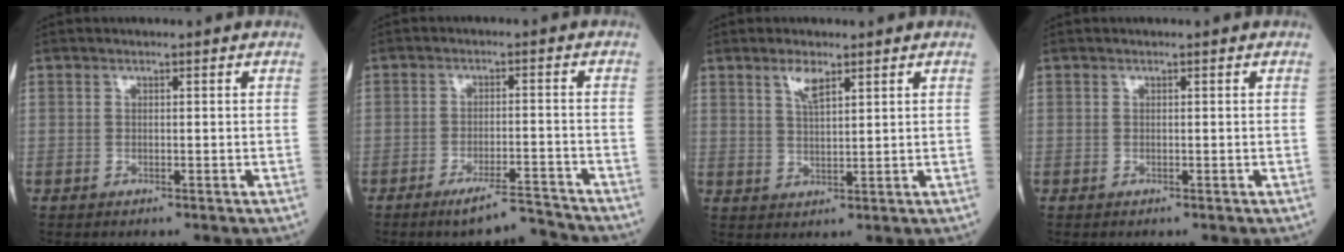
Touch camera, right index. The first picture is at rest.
{"total": 5.3, "force": [-5.0, -0.5, 1.7], "torque": [-0.022, -0.007, -0.087]}
{"total": 3.4, "force": [2.2, 0.8, 2.5], "torque": [-0.053, 0.001, 0.044]}
{"total": 0.0}